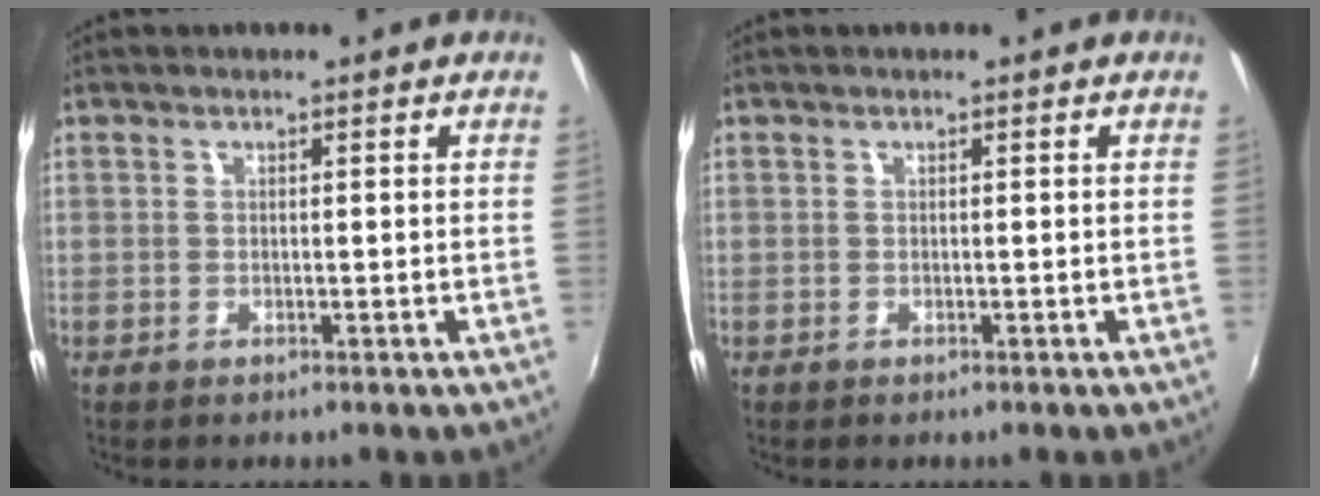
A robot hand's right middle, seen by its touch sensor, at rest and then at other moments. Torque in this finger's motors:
{"motor_torque": [0.01, -0.07, 0.05, 0.00]}